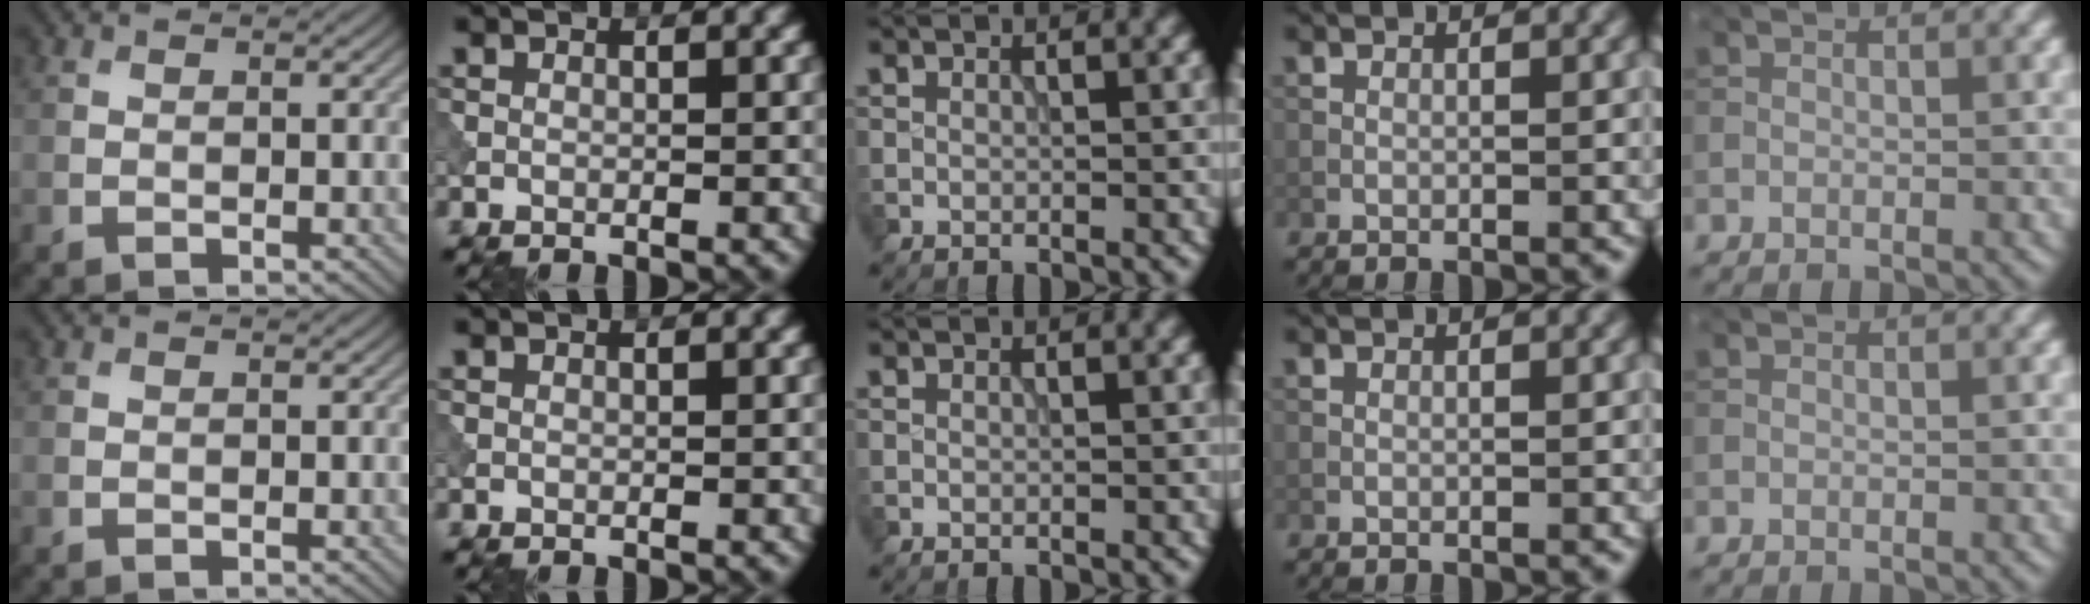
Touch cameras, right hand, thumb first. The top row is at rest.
{}